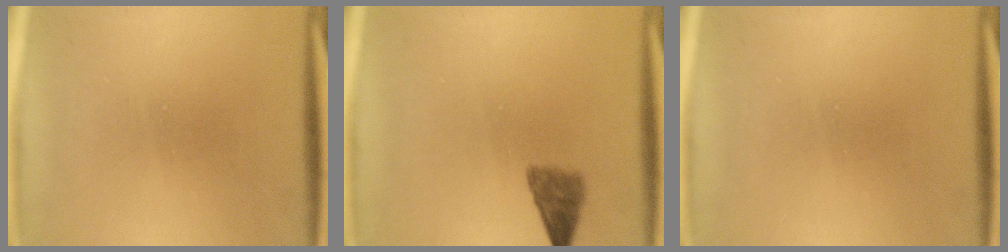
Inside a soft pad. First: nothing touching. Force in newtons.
{"total": 3.3}
{"total": 0.0}